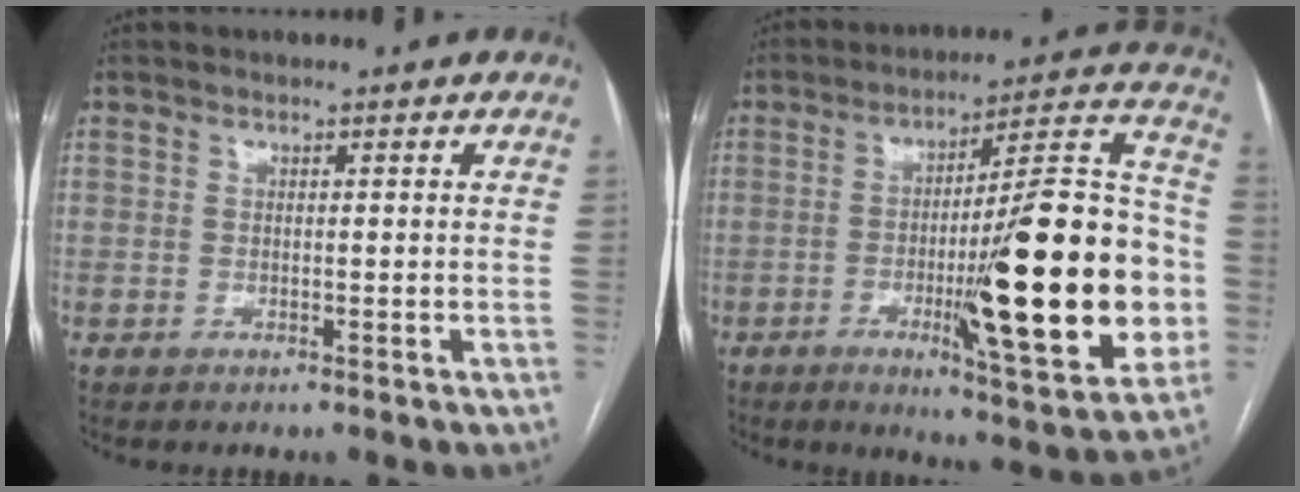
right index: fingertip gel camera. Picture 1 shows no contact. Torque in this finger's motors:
{"motor_torque": [1.55, -0.59, 1.05, 0.21]}